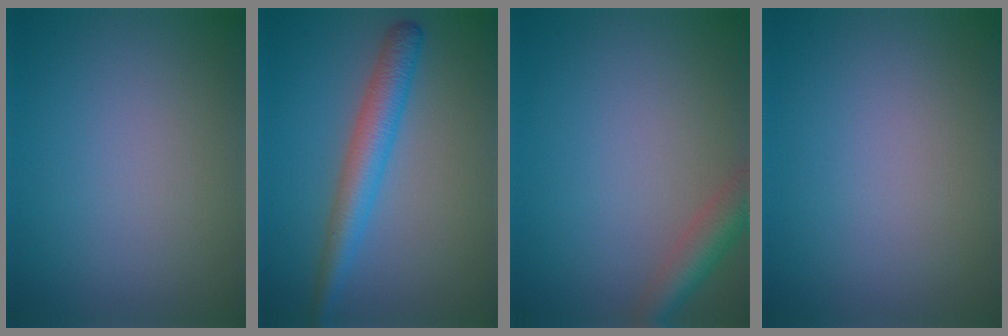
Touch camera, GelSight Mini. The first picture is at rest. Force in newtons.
{"total": 4.2, "press": 4.2, "slide": 0.1}
{"total": 3.4, "press": 3.4, "slide": 0.2}
{"total": 0.0}